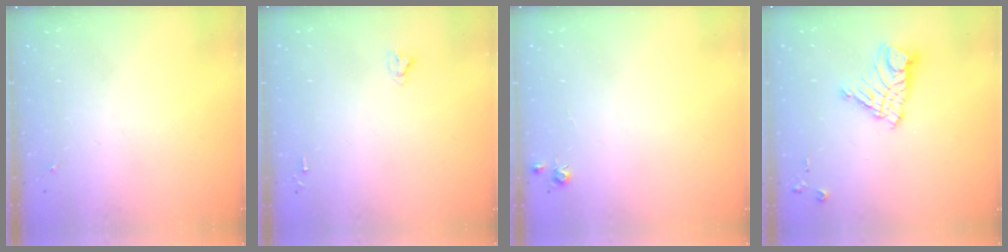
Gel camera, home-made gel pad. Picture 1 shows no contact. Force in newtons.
{"total": 2.7, "press": 2.7, "slide": 0.2}
{"total": 5.4, "press": 5.3, "slide": 0.7}
{"total": 11.6, "press": 11.6, "slide": 1.0}